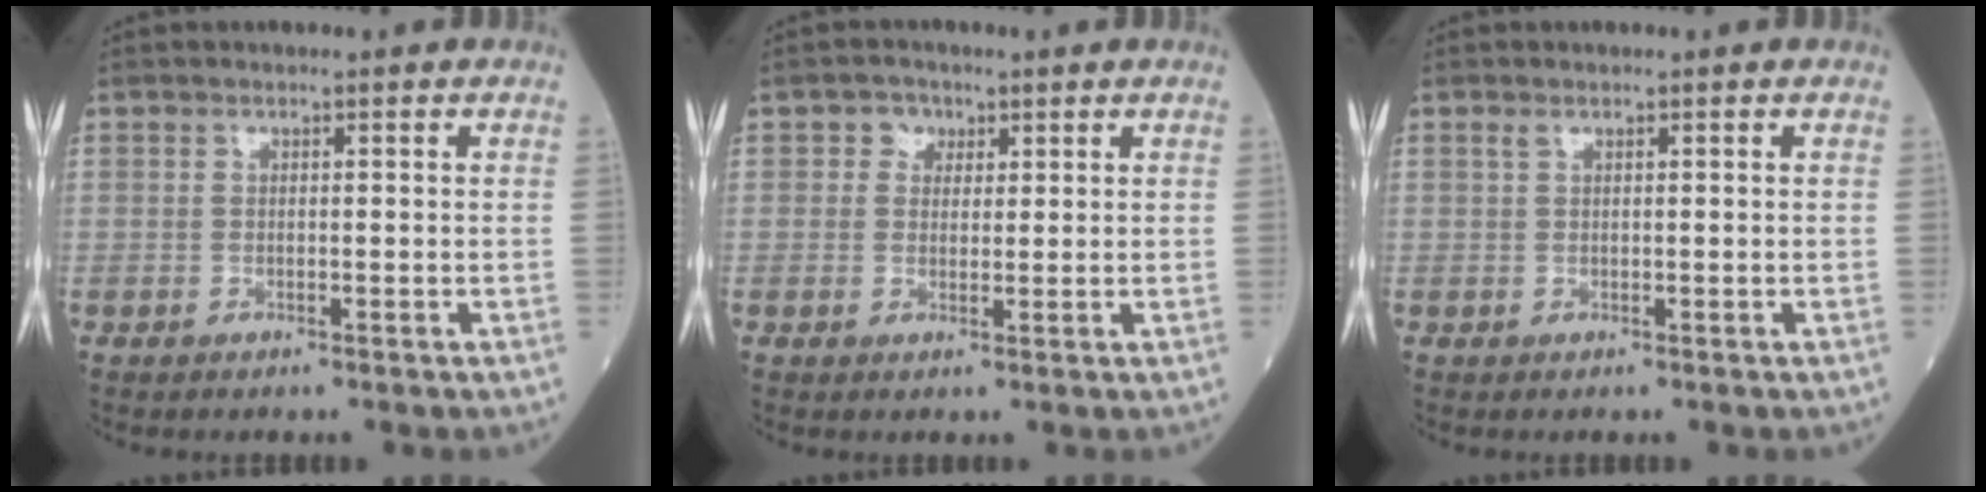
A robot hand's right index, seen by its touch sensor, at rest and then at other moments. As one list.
[{"total": 2.5, "force": [1.1, 2.1, 0.7], "torque": [-0.008, 0.004, 0.012]}, {"total": 0.7, "force": [0.5, 0.3, 0.5], "torque": [-0.015, 0.010, 0.010]}]